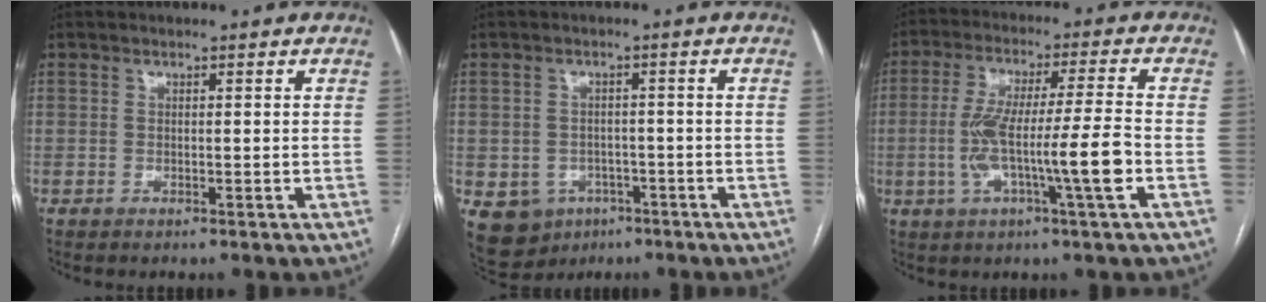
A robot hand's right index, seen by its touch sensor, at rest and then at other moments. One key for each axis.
{"total": 8.9, "fx": -3.9, "fy": 7.6, "fz": 2.6, "tx": -0.057, "ty": 0.008, "tz": -0.043}
{"total": 11.9, "fx": -2.8, "fy": -0.2, "fz": 11.6, "tx": -0.220, "ty": 0.005, "tz": -0.053}